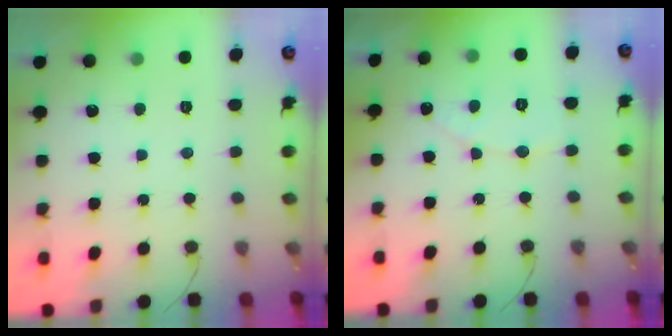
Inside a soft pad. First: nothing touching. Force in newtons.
{"total": 4.6, "press": 4.6, "slide": 0.2}